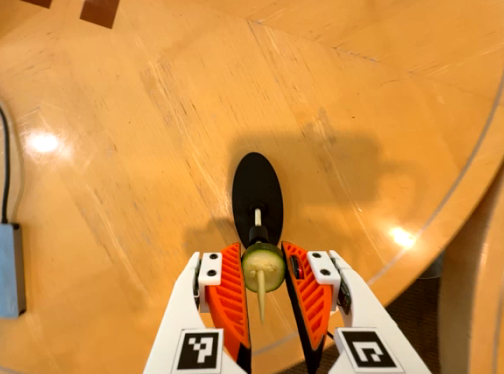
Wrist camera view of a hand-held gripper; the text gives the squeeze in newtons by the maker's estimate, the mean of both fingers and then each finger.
{"total": 7.8, "left": 7.8, "right": 7.7}